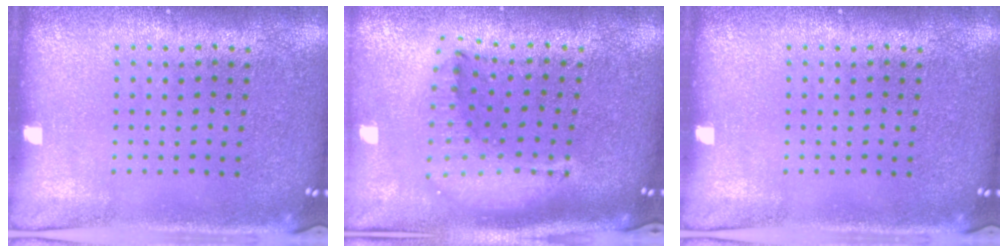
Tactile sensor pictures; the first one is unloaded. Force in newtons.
{"total": 2.1, "press": 1.7, "slide": 1.3}
{"total": 0.0}